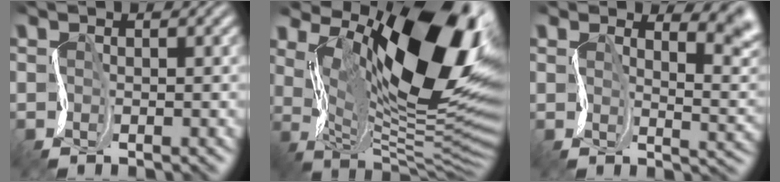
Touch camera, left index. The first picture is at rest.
{"total": 16.3, "force": [7.0, 7.3, 12.8], "torque": [-0.191, 0.005, 0.117]}
{"total": 5.4, "force": [3.6, 2.4, 3.1], "torque": [-0.025, 0.006, 0.056]}